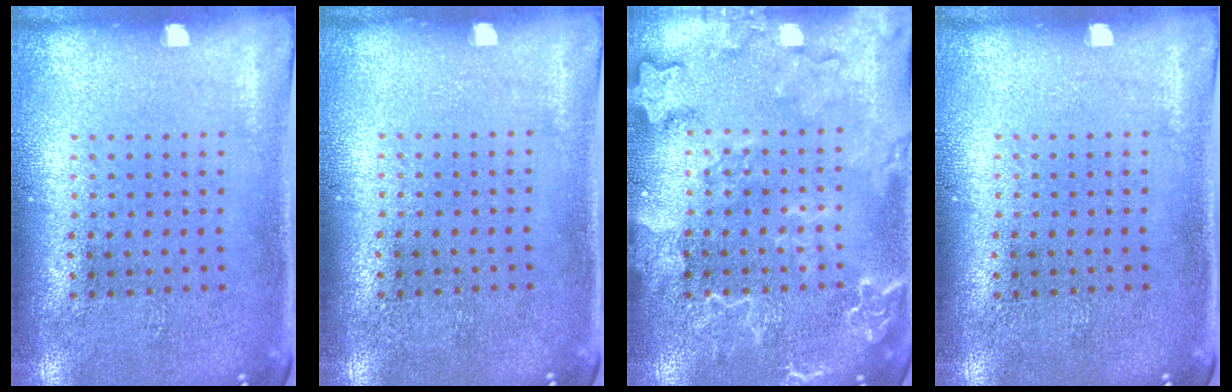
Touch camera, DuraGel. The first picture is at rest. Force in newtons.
{"total": 0.0}
{"total": 4.0, "press": 4.0, "slide": 0.6}
{"total": 0.0}